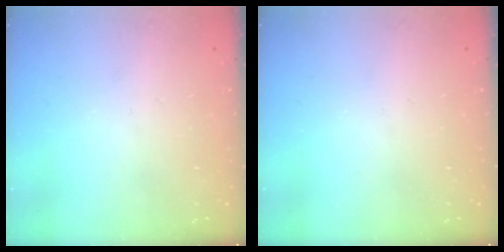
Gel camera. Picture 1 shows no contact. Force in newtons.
{"total": 0.0}